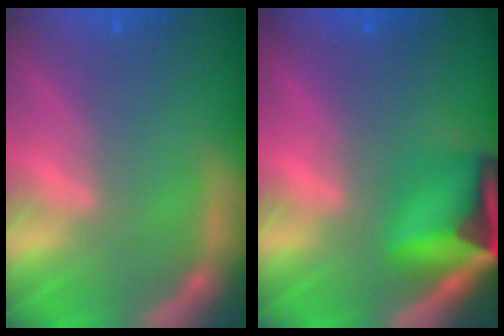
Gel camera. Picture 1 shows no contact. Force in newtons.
{"total": 8.1}